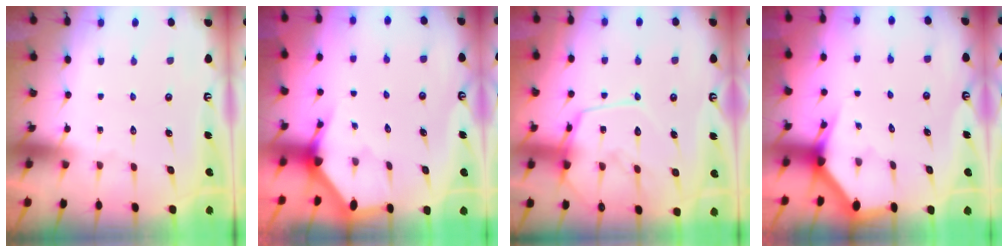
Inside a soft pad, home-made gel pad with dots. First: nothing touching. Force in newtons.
{"total": 2.8, "press": 2.8, "slide": 0.2}
{"total": 13.3, "press": 13.2, "slide": 1.1}
{"total": 2.7, "press": 2.7, "slide": 0.1}